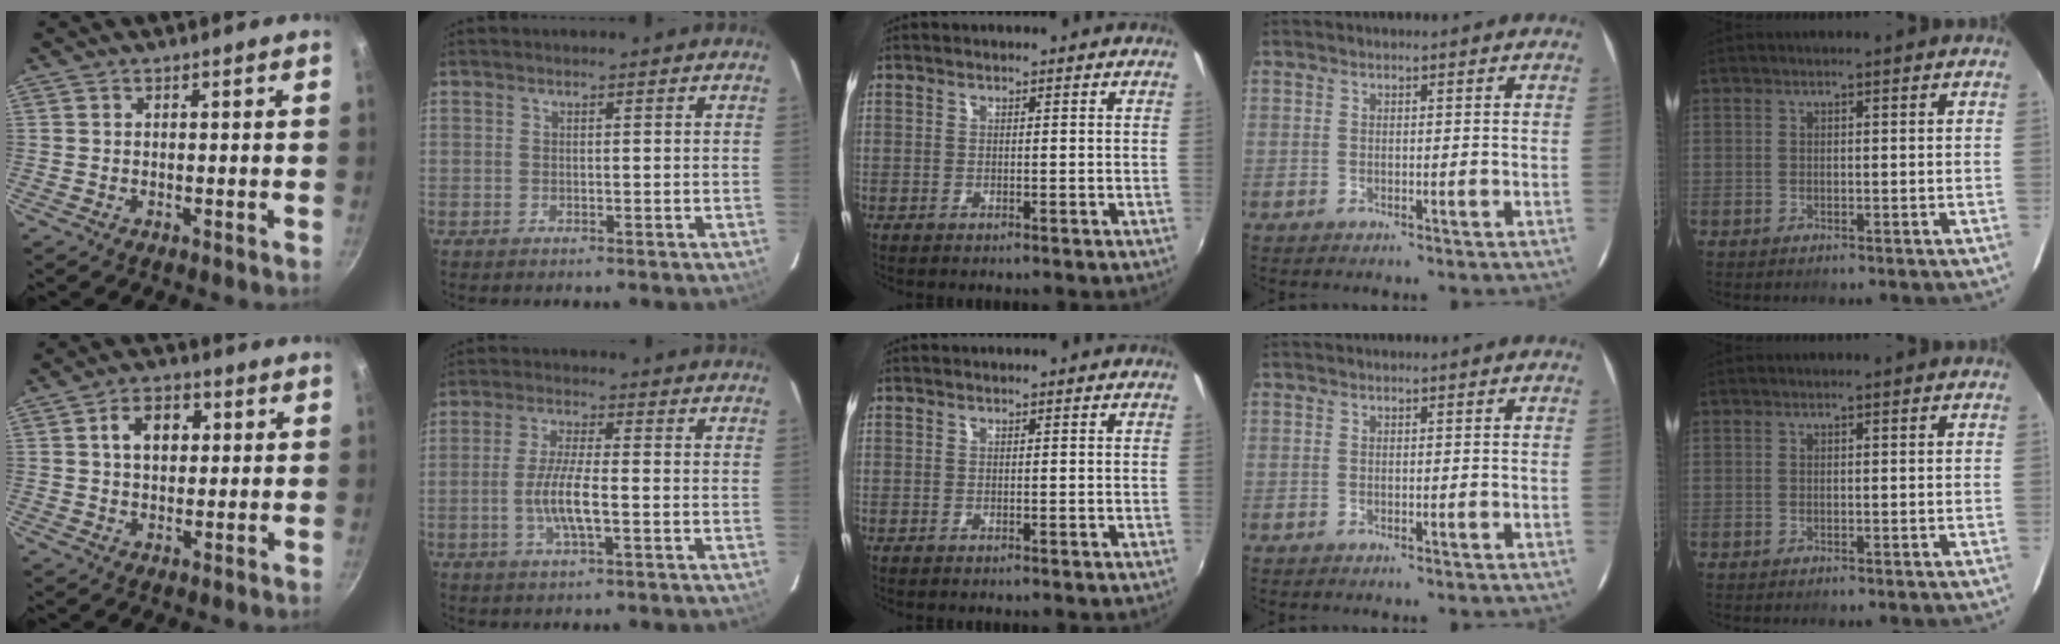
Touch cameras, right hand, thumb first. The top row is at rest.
{"thumb": {"total": 7.4, "force": [1.7, 5.2, 5.0], "torque": [-0.056, 0.009, 0.022]}, "index": {"total": 7.0, "force": [-1.7, 1.3, 6.7], "torque": [-0.132, -0.005, -0.035]}}